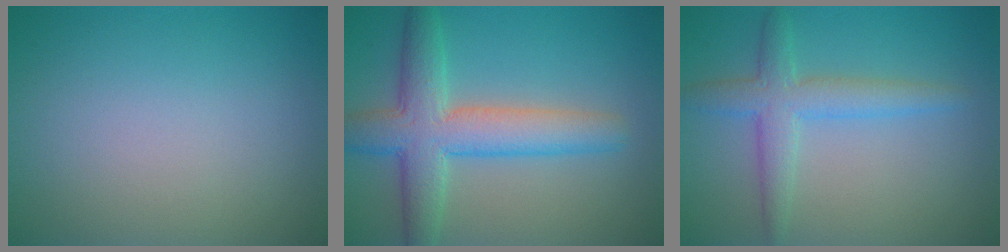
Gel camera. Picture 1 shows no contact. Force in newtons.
{"total": 6.6, "press": 6.6, "slide": 0.3}
{"total": 3.5, "press": 3.5, "slide": 0.1}